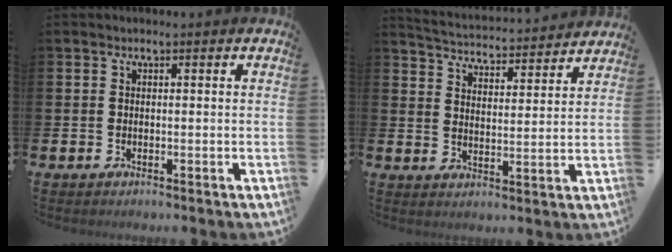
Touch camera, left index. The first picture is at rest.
{"total": 4.6, "force": [4.6, 0.4, 0.0], "torque": [-0.027, -0.040, 0.078]}